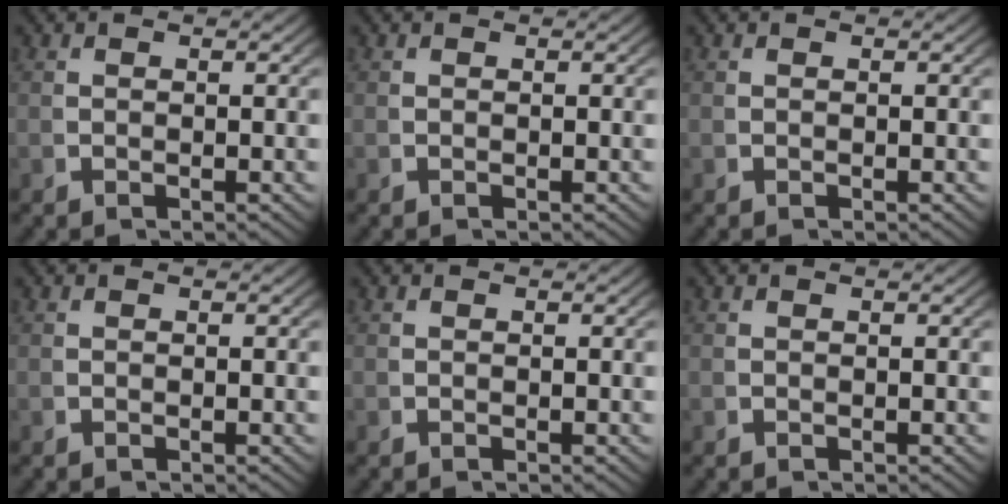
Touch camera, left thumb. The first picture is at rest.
{"total": 0.0}
{"total": 0.0}
{"total": 0.0}
{"total": 0.0}
{"total": 0.0}